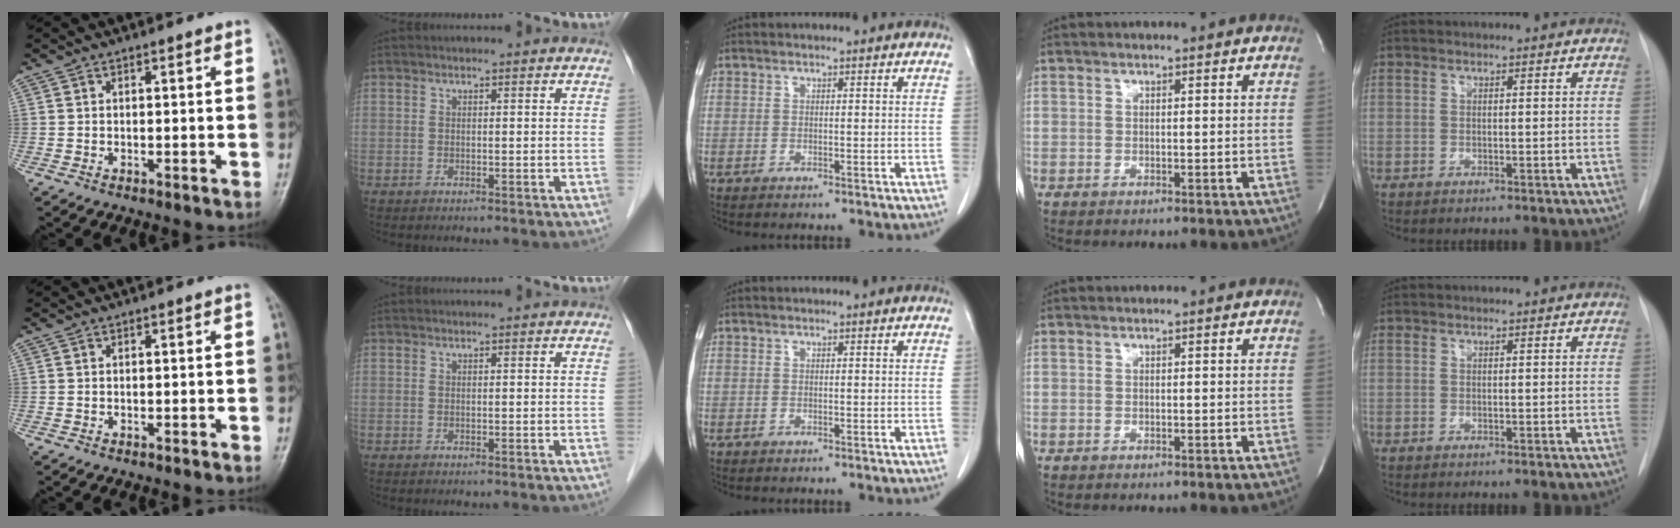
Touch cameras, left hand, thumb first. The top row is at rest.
{}